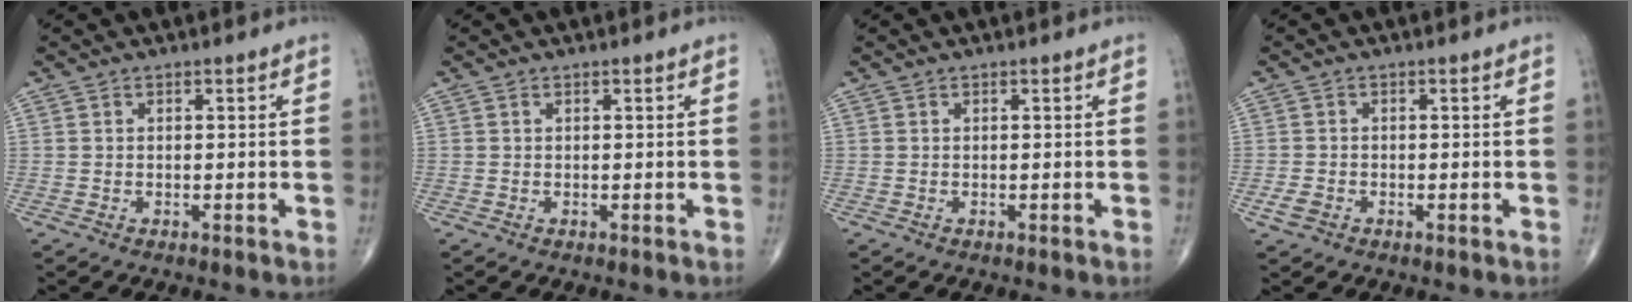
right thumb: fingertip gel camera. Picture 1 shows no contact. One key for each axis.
{"total": 0.0}
{"total": 0.0}
{"total": 2.2, "fx": -1.0, "fy": 1.5, "fz": 1.2, "tx": -0.027, "ty": 0.004, "tz": -0.017}